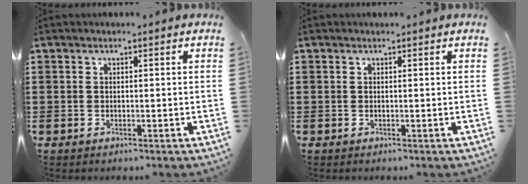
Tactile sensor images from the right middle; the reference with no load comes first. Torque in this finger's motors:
{"motor_torque": [-0.19, -0.07, -0.02, 0.00]}